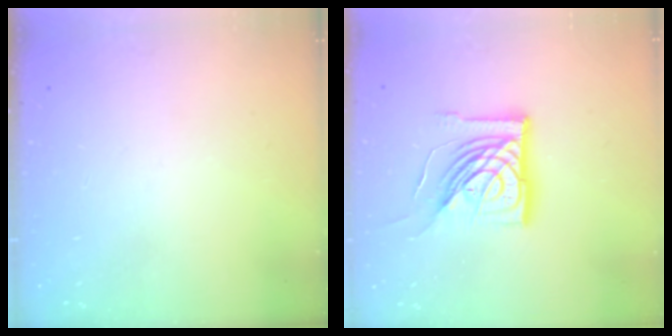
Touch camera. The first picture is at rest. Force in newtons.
{"total": 16.9, "press": 16.8, "slide": 1.9}